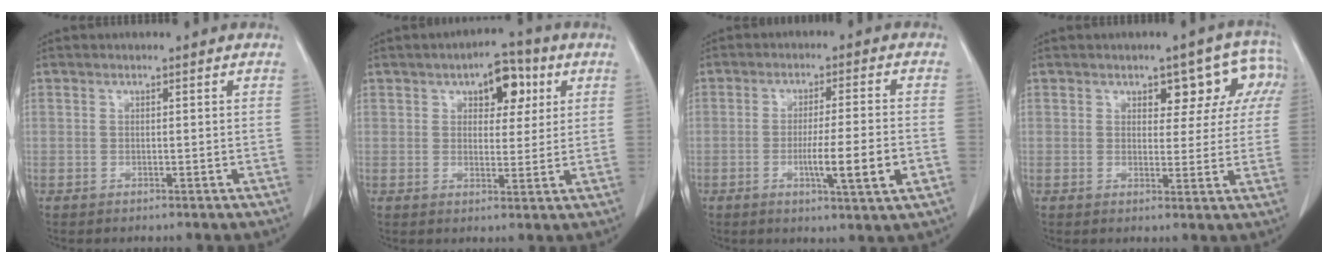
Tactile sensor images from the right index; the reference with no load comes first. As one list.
[{"total": 7.0, "force": [3.1, 3.5, 5.2], "torque": [-0.068, 0.019, 0.043]}, {"total": 8.8, "force": [-2.5, -0.1, 8.4], "torque": [-0.135, -0.012, -0.040]}, {"total": 6.6, "force": [3.3, 4.1, 4.1], "torque": [-0.028, 0.016, 0.030]}]